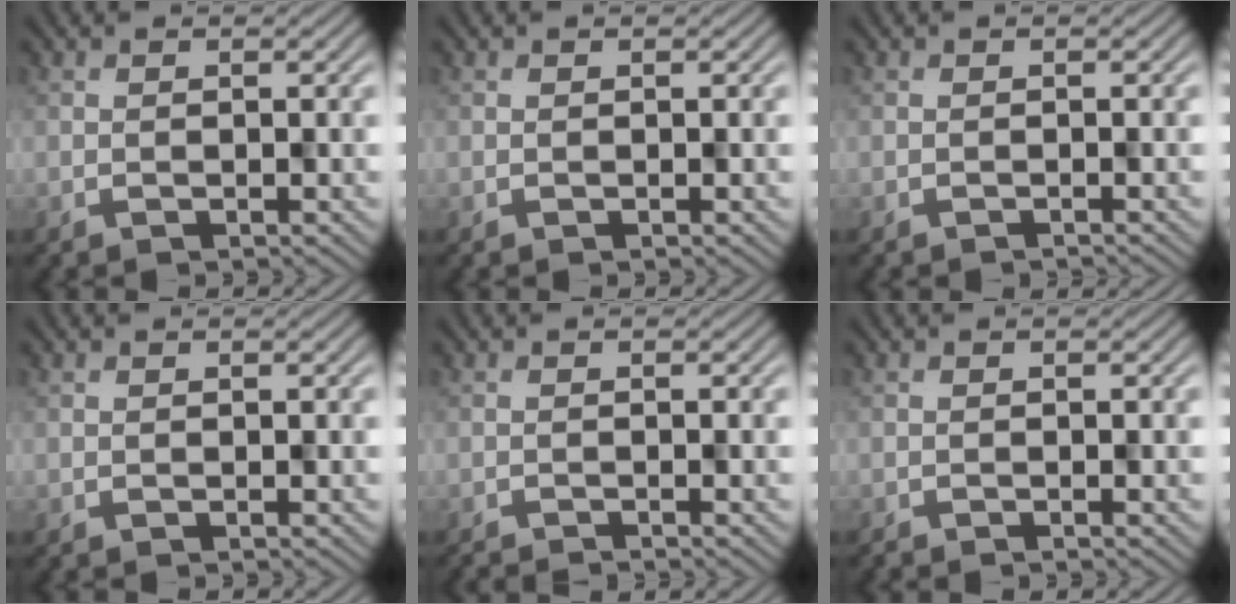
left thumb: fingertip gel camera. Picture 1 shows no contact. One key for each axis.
{"total": 0.0}
{"total": 0.6, "fx": -0.6, "fy": -0.1, "fz": 0.0, "tx": 0.001, "ty": 0.002, "tz": -0.012}
{"total": 0.0}
{"total": 1.7, "fx": -1.6, "fy": 0.0, "fz": 0.3, "tx": -0.005, "ty": 0.001, "tz": -0.030}
{"total": 0.9, "fx": -0.9, "fy": 0.0, "fz": 0.0, "tx": 0.000, "ty": -0.002, "tz": -0.014}